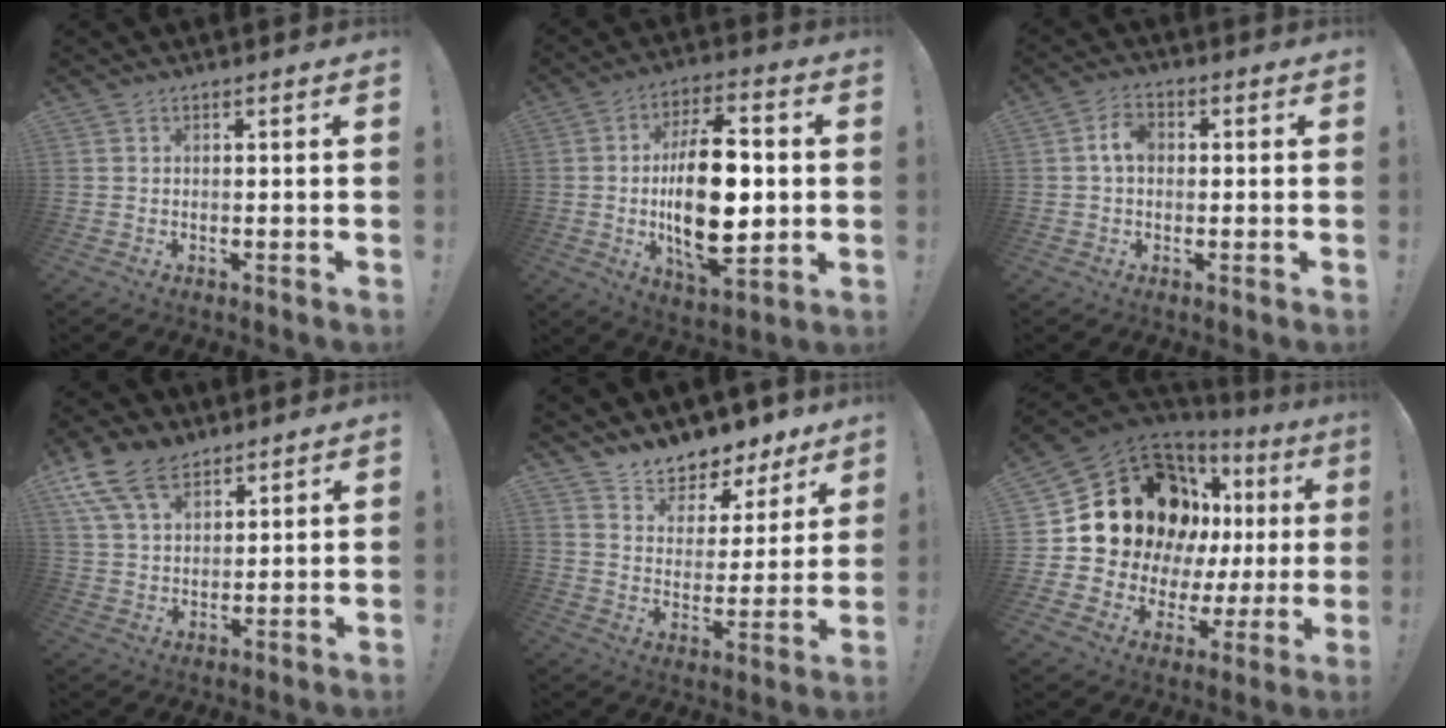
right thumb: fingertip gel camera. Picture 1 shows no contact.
{"total": 21.0, "force": [-0.8, 10.1, 18.3], "torque": [-0.318, -0.003, -0.013]}
{"total": 5.4, "force": [0.5, 3.5, 4.0], "torque": [-0.074, 0.015, 0.009]}
{"total": 13.3, "force": [8.9, 7.5, 6.6], "torque": [-0.117, -0.043, 0.170]}
{"total": 8.1, "force": [7.2, 3.6, 0.7], "torque": [-0.019, -0.076, 0.132]}
{"total": 20.5, "force": [8.8, 14.1, 12.0], "torque": [-0.193, -0.058, 0.192]}